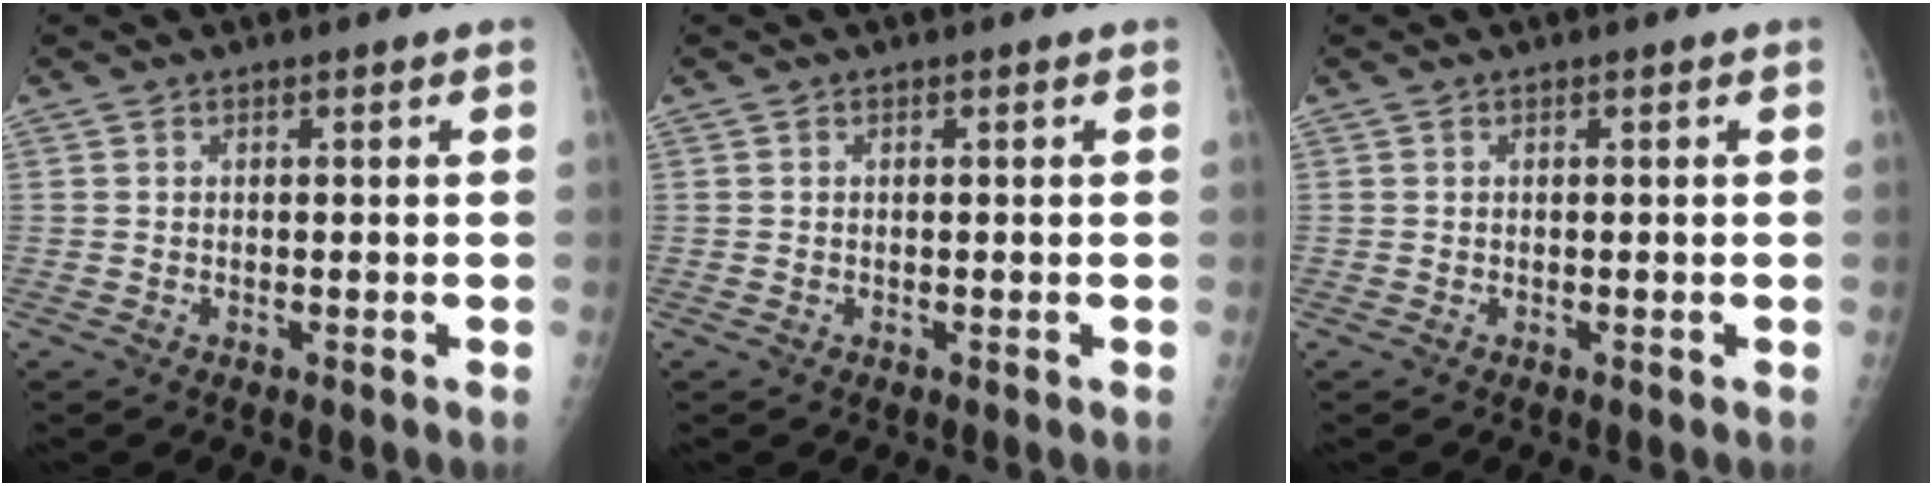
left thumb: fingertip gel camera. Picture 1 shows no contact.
{"total": 0.0}
{"total": 0.0}